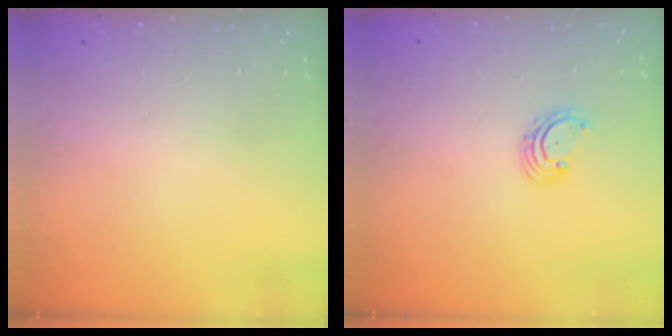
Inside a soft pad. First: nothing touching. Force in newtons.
{"total": 1.8, "press": 1.7, "slide": 0.7}